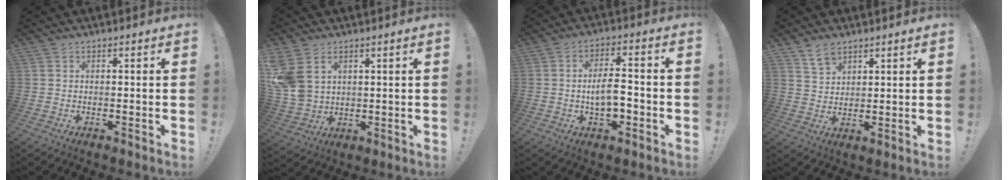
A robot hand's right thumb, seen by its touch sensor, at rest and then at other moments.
{"total": 9.0, "force": [3.8, 6.4, 5.0], "torque": [-0.108, -0.014, 0.080]}
{"total": 9.8, "force": [-1.7, 4.4, 8.6], "torque": [-0.155, 0.009, -0.032]}
{"total": 5.5, "force": [4.5, 2.7, 1.7], "torque": [-0.024, -0.024, 0.085]}